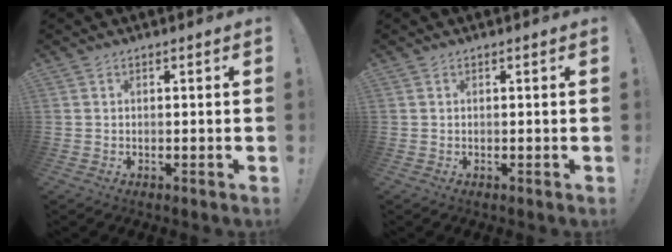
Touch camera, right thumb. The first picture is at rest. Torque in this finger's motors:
{"motor_torque": [-0.02, 0.00, 0.06, -0.06, 0.06]}